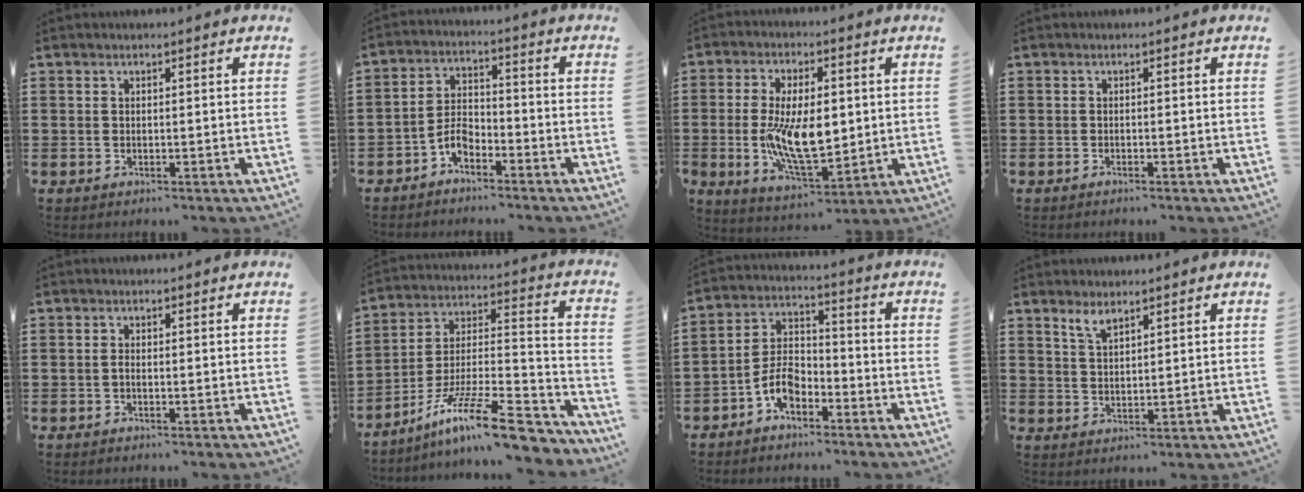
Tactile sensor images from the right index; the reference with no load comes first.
{"total": 4.4, "force": [-2.9, 2.3, 2.5], "torque": [-0.067, 0.004, -0.062]}
{"total": 11.7, "force": [-0.1, 5.5, 10.3], "torque": [-0.205, -0.005, -0.001]}
{"total": 0.5, "force": [-0.5, -0.1, 0.1], "torque": [-0.004, -0.004, -0.010]}
{"total": 0.7, "force": [-0.4, -0.3, 0.5], "torque": [-0.010, -0.005, -0.006]}
{"total": 16.4, "force": [-11.8, 2.8, 11.0], "torque": [-0.179, 0.036, -0.206]}
{"total": 6.4, "force": [-3.5, 3.6, 4.0], "torque": [-0.096, 0.010, -0.072]}
{"total": 2.5, "force": [2.1, 0.4, 1.3], "torque": [-0.028, 0.001, 0.039]}